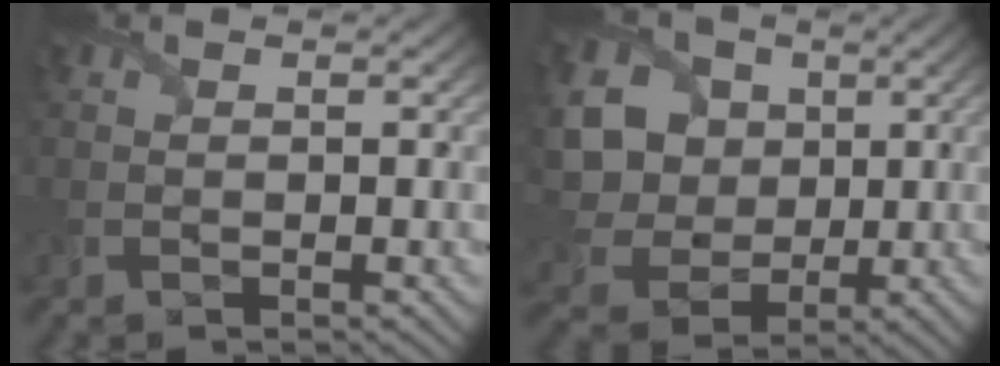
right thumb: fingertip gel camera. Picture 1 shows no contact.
{"total": 11.3, "force": [2.0, 9.6, 5.6], "torque": [-0.191, 0.012, 0.039]}